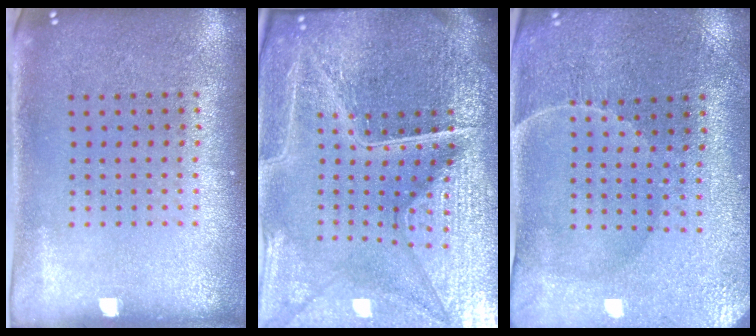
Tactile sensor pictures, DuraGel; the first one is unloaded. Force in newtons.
{"total": 7.0, "press": 6.1, "slide": 3.4}
{"total": 0.9, "press": 0.8, "slide": 0.3}